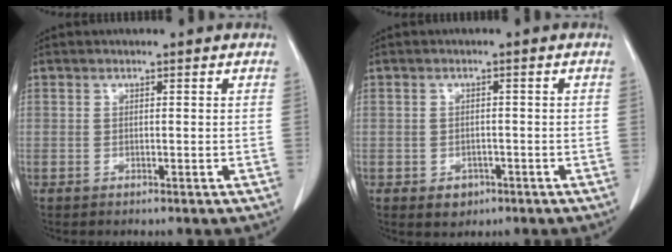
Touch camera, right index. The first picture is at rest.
{"total": 2.6, "force": [-1.3, 2.0, 0.9], "torque": [-0.008, 0.005, -0.010]}